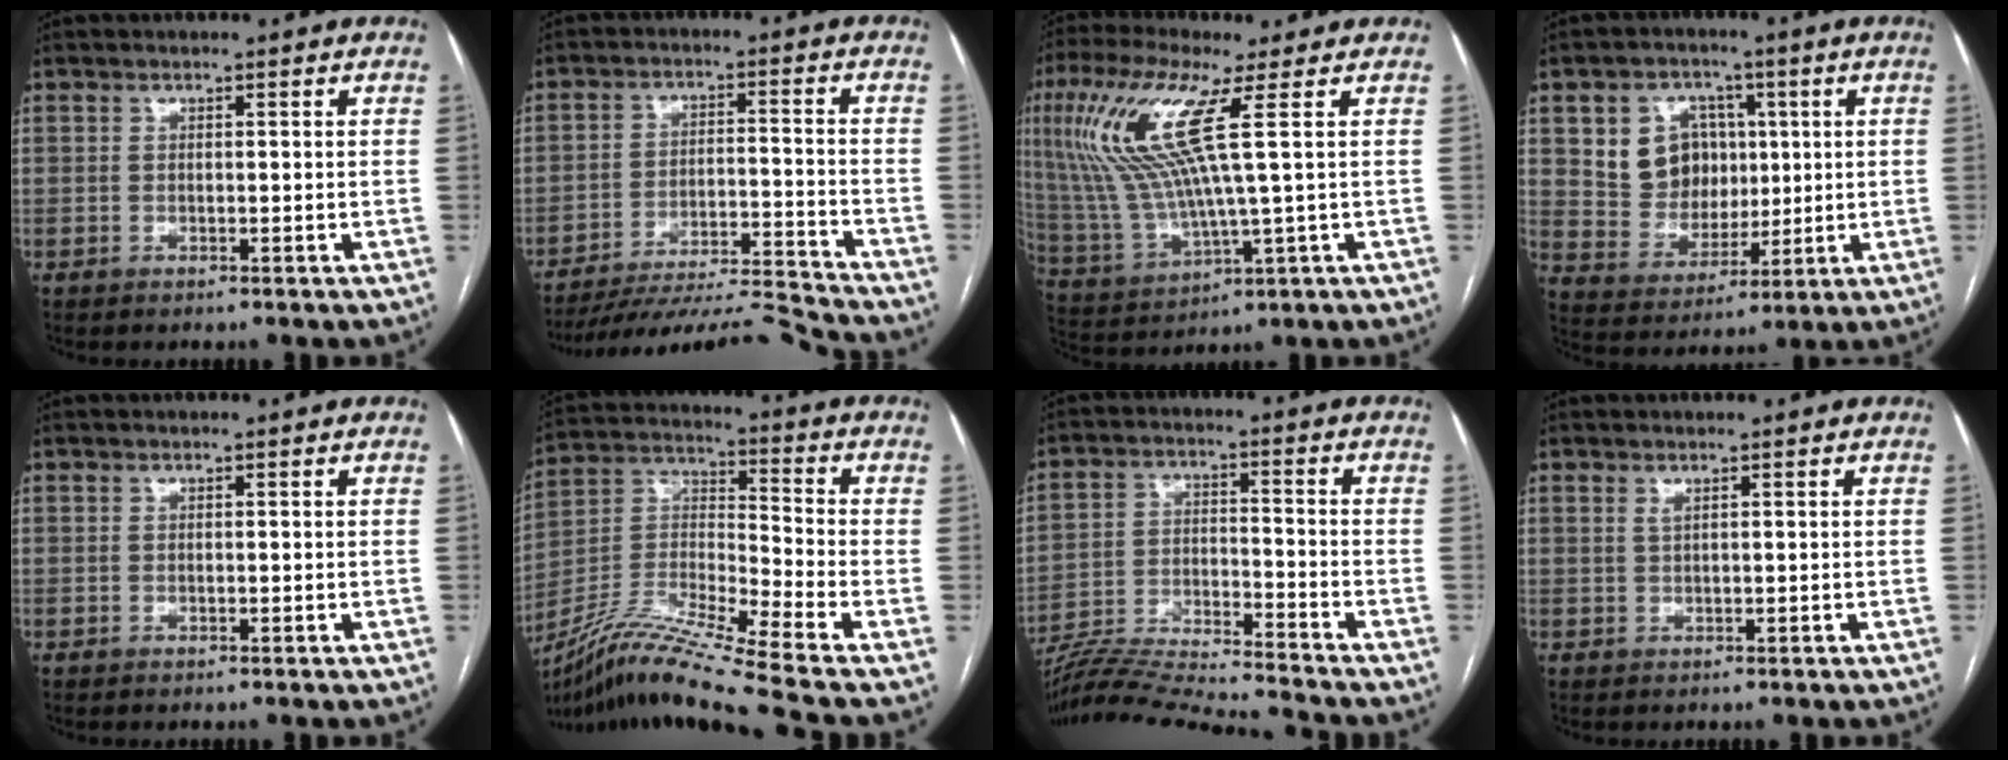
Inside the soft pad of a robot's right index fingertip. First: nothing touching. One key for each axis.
{"total": 13.4, "fx": -13.1, "fy": -1.8, "fz": 2.2, "tx": -0.031, "ty": 0.011, "tz": -0.213}
{"total": 14.0, "fx": 4.5, "fy": 1.0, "fz": 13.2, "tx": -0.310, "ty": 0.008, "tz": 0.091}
{"total": 9.9, "fx": 3.0, "fy": 8.5, "fz": 4.2, "tx": -0.087, "ty": 0.029, "tz": 0.067}
{"total": 0.0}
{"total": 17.3, "fx": -13.6, "fy": -2.0, "fz": 10.4, "tx": -0.220, "ty": -0.011, "tz": -0.253}
{"total": 13.8, "fx": -13.3, "fy": -1.8, "fz": 3.4, "tx": -0.057, "ty": 0.004, "tz": -0.229}
{"total": 0.7, "fx": 0.5, "fy": 0.1, "fz": 0.5, "tx": -0.015, "ty": -0.002, "tz": 0.011}